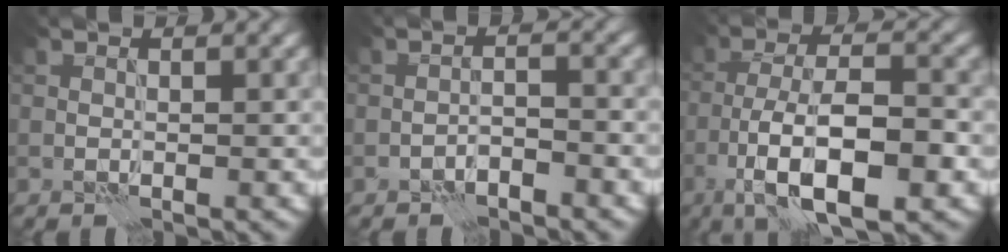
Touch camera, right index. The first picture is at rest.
{"total": 1.9, "force": [-1.7, 0.4, 0.8], "torque": [-0.012, 0.006, -0.034]}
{"total": 9.7, "force": [-4.3, 3.2, 8.1], "torque": [-0.141, 0.000, -0.076]}